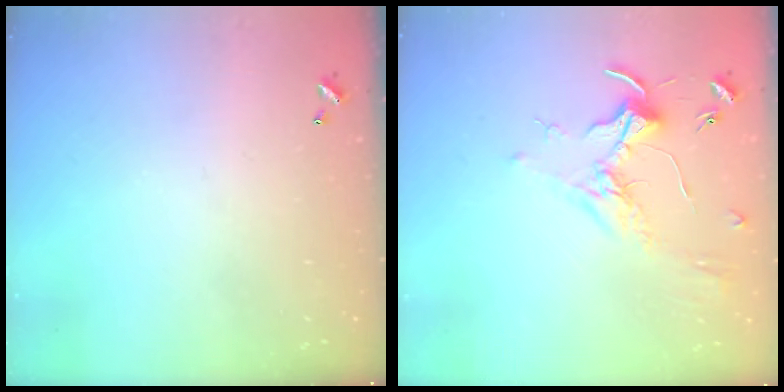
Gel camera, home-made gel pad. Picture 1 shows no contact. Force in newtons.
{"total": 1.7, "press": 1.5, "slide": 0.7}